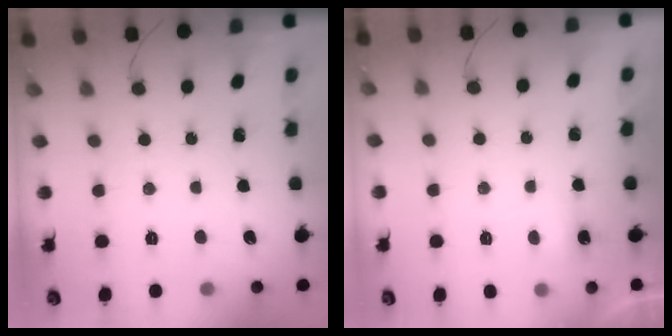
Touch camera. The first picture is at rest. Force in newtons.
{"total": 2.3, "press": 2.1, "slide": 0.8}